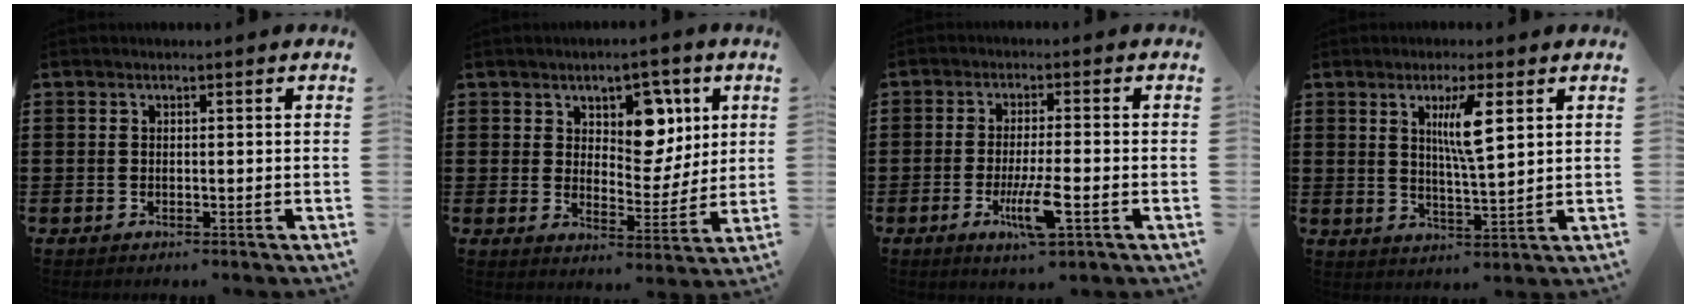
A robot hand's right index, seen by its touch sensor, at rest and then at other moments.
{"total": 7.4, "force": [4.0, 4.8, 3.9], "torque": [-0.070, -0.006, 0.065]}
{"total": 6.7, "force": [-2.6, 1.0, 6.1], "torque": [-0.123, -0.017, -0.048]}
{"total": 6.0, "force": [2.5, 1.0, 5.4], "torque": [-0.097, -0.005, 0.037]}